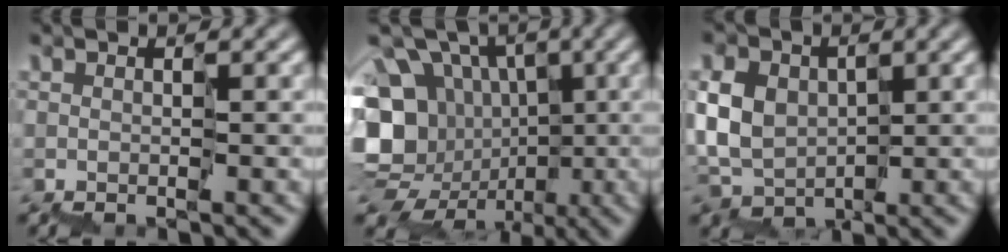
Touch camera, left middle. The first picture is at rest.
{"total": 10.8, "force": [0.1, 9.4, 5.4], "torque": [-0.104, 0.010, -0.004]}
{"total": 5.1, "force": [0.7, 4.3, 2.6], "torque": [-0.051, 0.020, -0.003]}